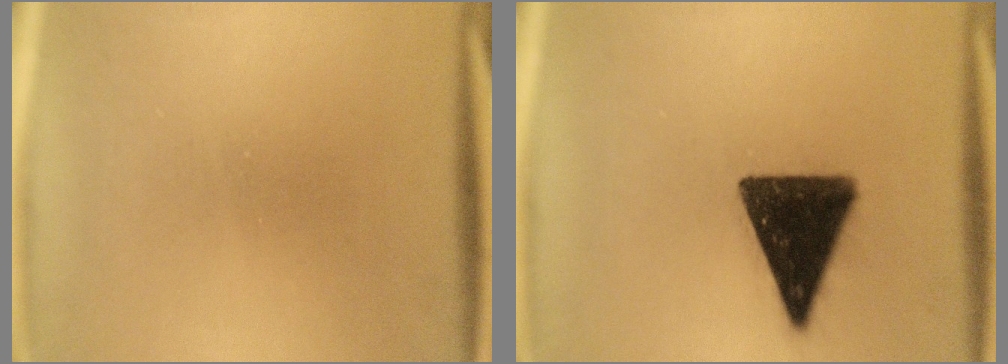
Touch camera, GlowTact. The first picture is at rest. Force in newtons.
{"total": 14.2}